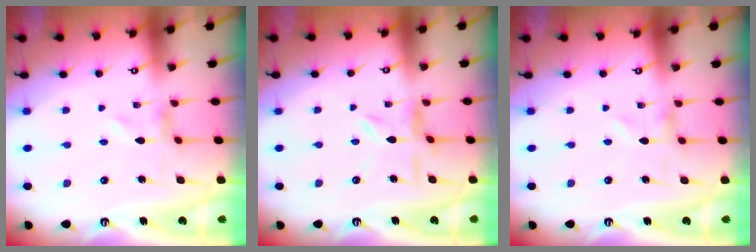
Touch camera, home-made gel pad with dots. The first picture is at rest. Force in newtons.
{"total": 5.1, "press": 5.1, "slide": 0.5}
{"total": 0.0}